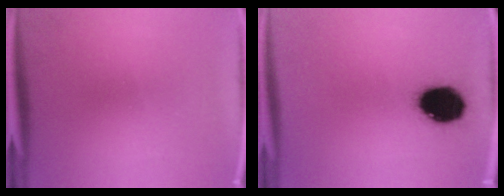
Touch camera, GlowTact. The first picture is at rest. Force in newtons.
{"total": 14.5}